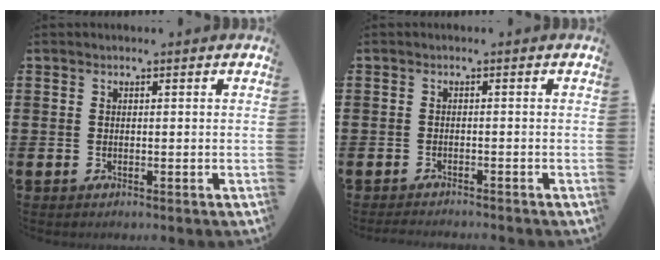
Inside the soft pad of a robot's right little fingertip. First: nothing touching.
{"total": 1.1, "force": [-1.1, -0.1, 0.1], "torque": [-0.003, -0.001, -0.022]}